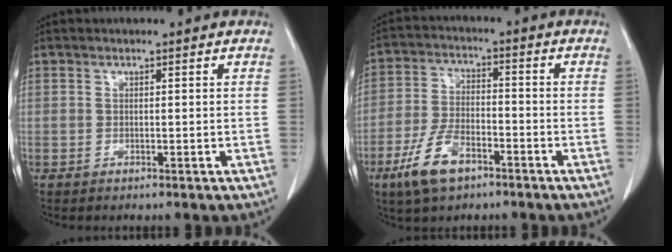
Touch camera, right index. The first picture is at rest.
{"total": 9.0, "force": [-5.3, 3.9, 6.1], "torque": [-0.136, -0.002, -0.100]}